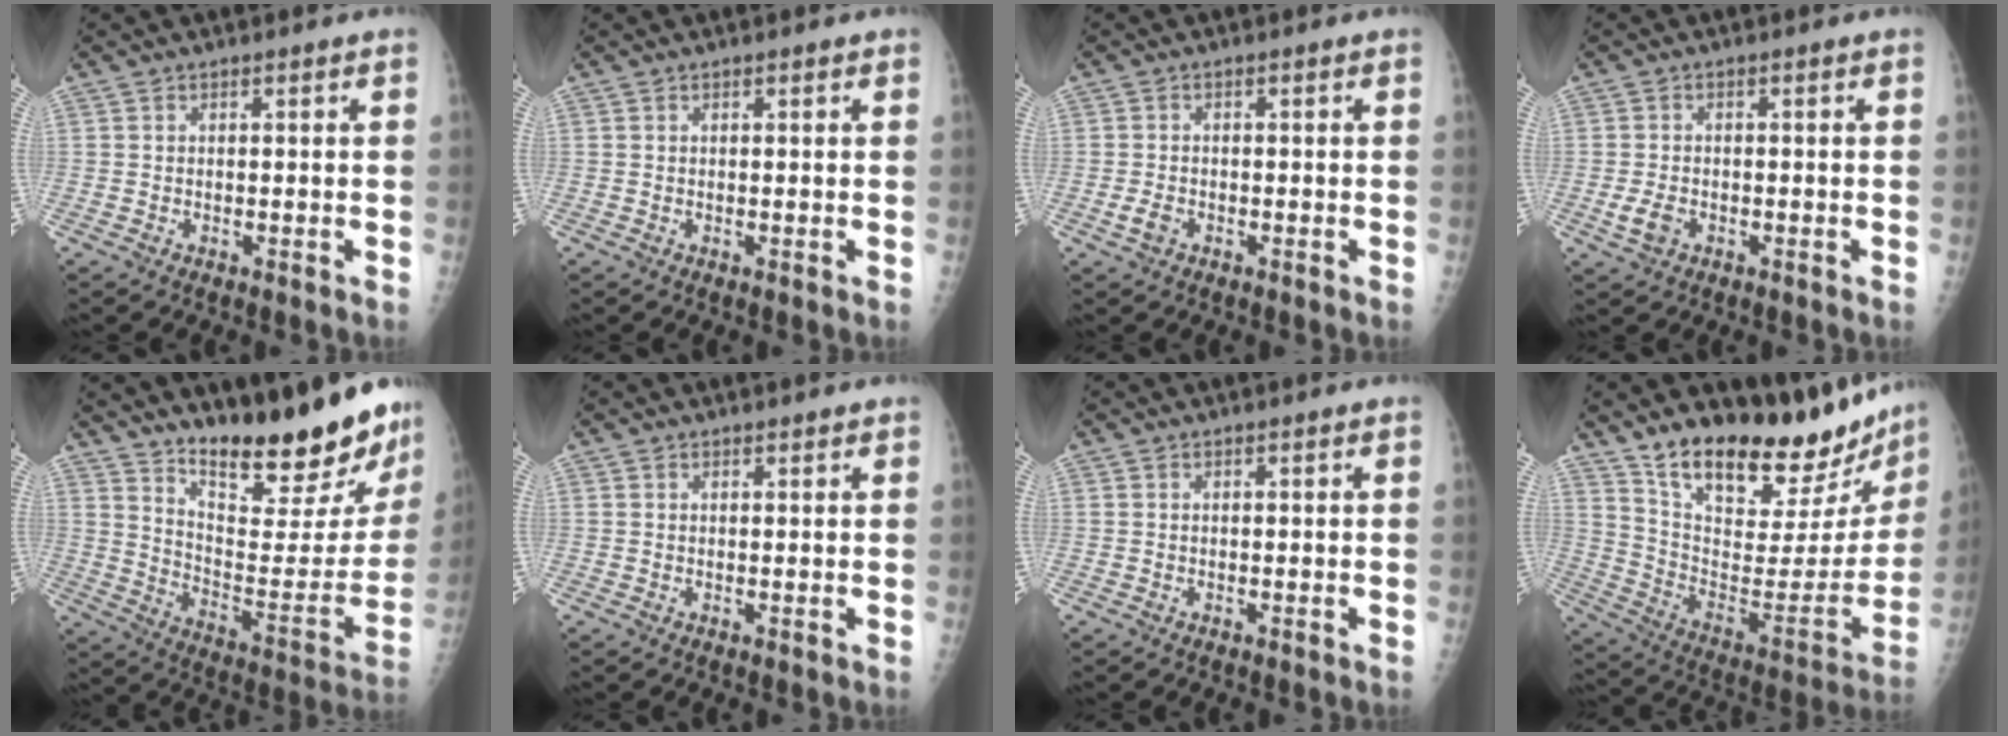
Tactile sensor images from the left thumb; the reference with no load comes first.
{"total": 0.5, "force": [0.3, 0.2, 0.4], "torque": [-0.005, 0.000, 0.003]}
{"total": 2.1, "force": [-1.0, 1.4, 1.2], "torque": [-0.026, 0.002, -0.017]}
{"total": 3.1, "force": [-1.2, 2.1, 1.9], "torque": [-0.041, 0.001, -0.019]}
{"total": 24.4, "force": [19.4, 5.3, 13.8], "torque": [-0.170, -0.142, 0.284]}
{"total": 0.7, "force": [0.6, 0.2, 0.2], "torque": [-0.004, -0.003, 0.008]}
{"total": 0.0}
{"total": 26.3, "force": [21.9, 8.4, 12.0], "torque": [-0.149, -0.127, 0.330]}